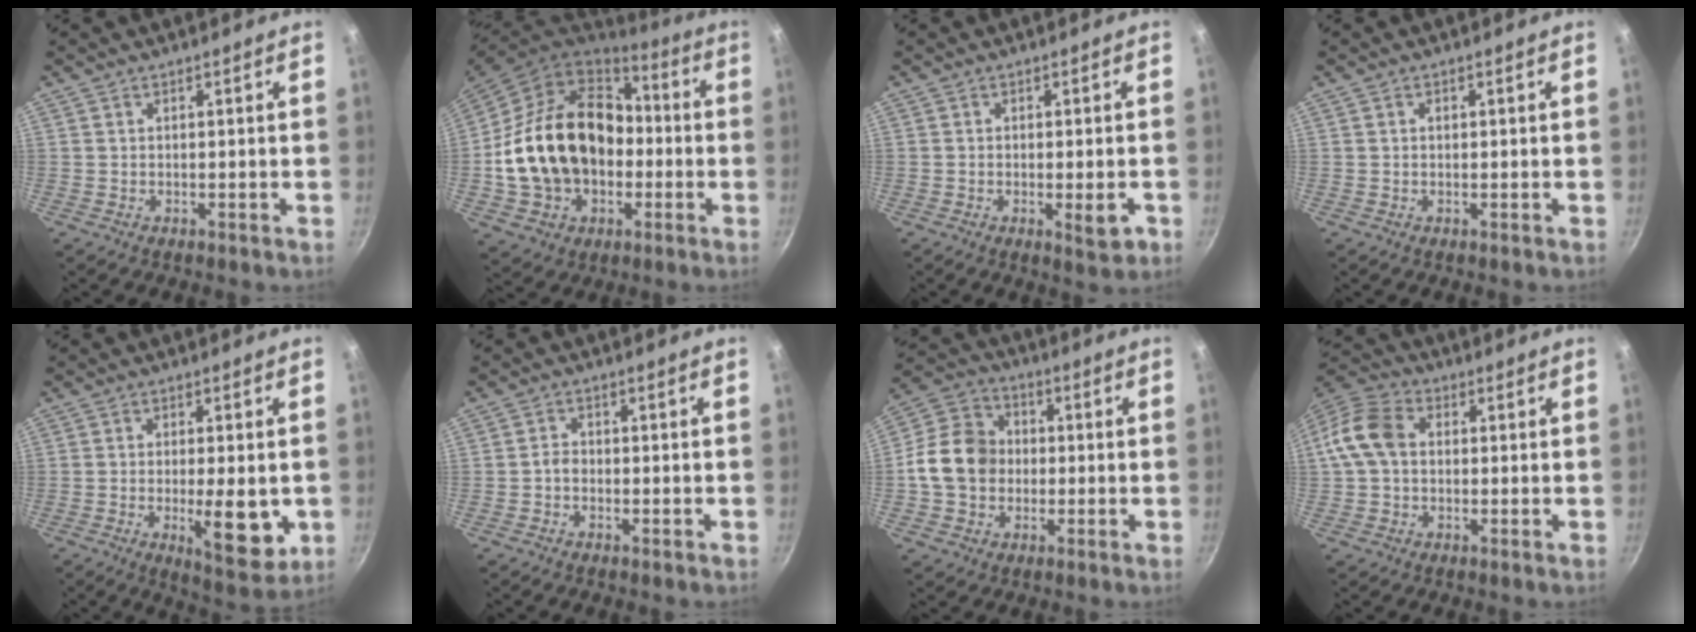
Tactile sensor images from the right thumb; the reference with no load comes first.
{"total": 23.7, "force": [-1.3, 17.7, 15.7], "torque": [-0.256, 0.051, -0.009]}
{"total": 4.4, "force": [-1.4, 1.3, 3.9], "torque": [-0.049, 0.000, -0.017]}
{"total": 0.6, "force": [0.1, 0.5, 0.4], "torque": [-0.005, 0.004, 0.001]}
{"total": 10.8, "force": [-2.0, 3.8, 9.9], "torque": [-0.127, -0.010, -0.019]}
{"total": 2.0, "force": [-0.9, 1.4, 1.1], "torque": [-0.020, 0.015, -0.020]}
{"total": 12.7, "force": [-0.8, 10.6, 7.0], "torque": [-0.096, 0.025, -0.031]}
{"total": 10.0, "force": [0.6, 7.5, 6.6], "torque": [-0.114, 0.026, -0.006]}